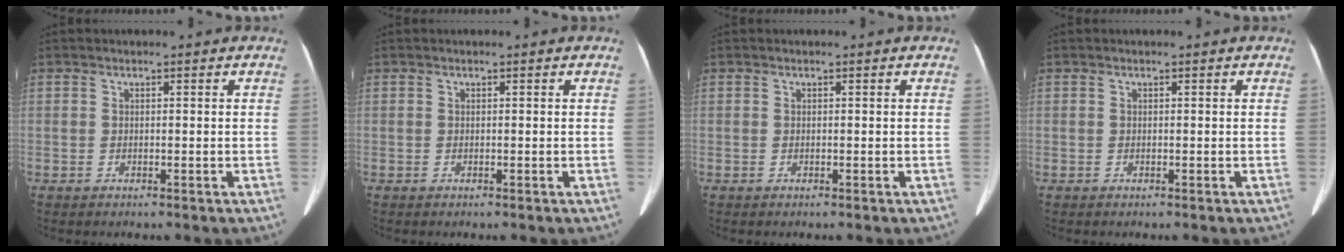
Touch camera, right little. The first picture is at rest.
{"total": 0.0}
{"total": 0.0}
{"total": 0.0}